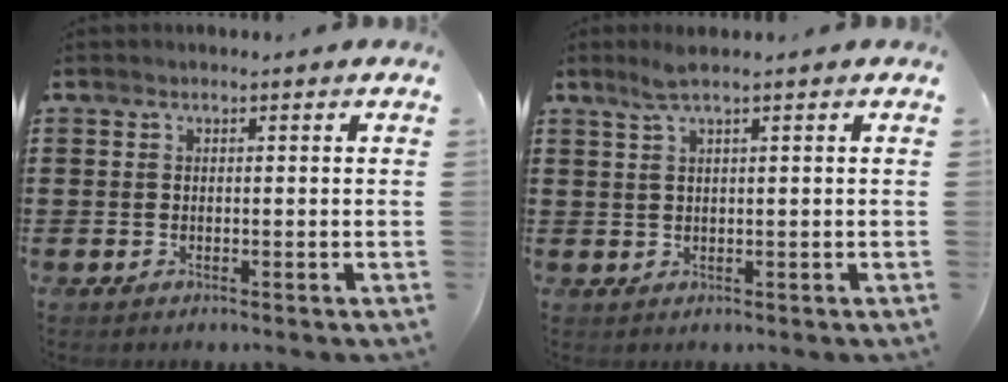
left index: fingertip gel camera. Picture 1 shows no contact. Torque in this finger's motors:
{"motor_torque": [0.21, -0.16, 0.08, 0.07]}